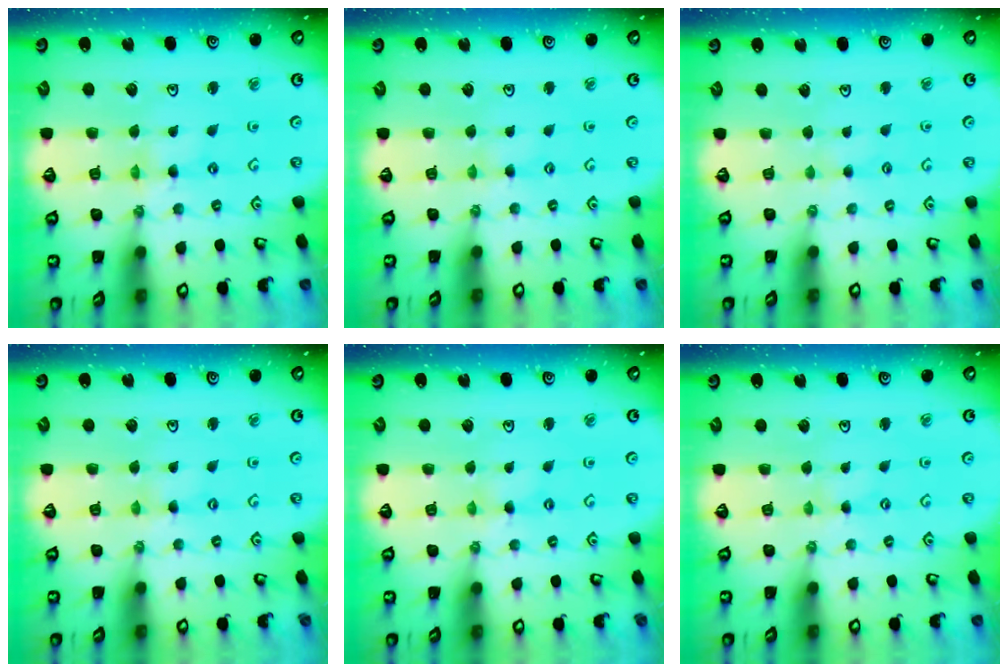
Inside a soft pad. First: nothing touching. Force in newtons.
{"total": 1.3, "press": 1.3, "slide": 0.3}
{"total": 1.8, "press": 1.7, "slide": 0.3}
{"total": 0.0}
{"total": 0.0}
{"total": 0.0}